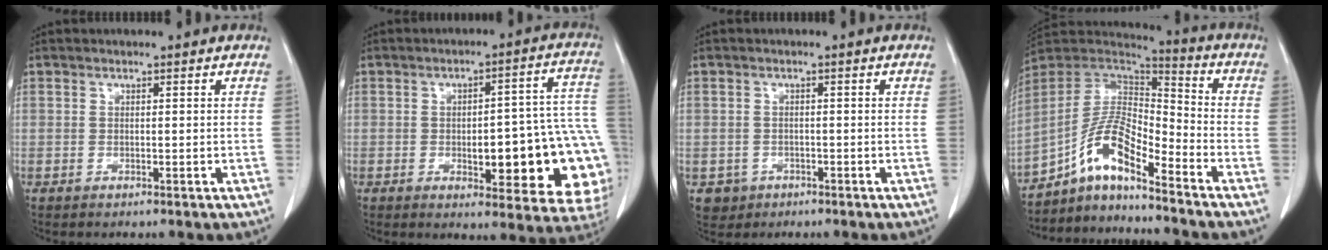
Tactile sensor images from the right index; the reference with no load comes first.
{"total": 19.5, "force": [-4.3, 5.4, 18.2], "torque": [-0.137, 0.040, -0.030]}
{"total": 2.9, "force": [-1.3, 2.6, 0.2], "torque": [0.000, 0.009, -0.016]}
{"total": 11.4, "force": [-7.7, 2.3, 8.1], "torque": [-0.162, 0.025, -0.141]}